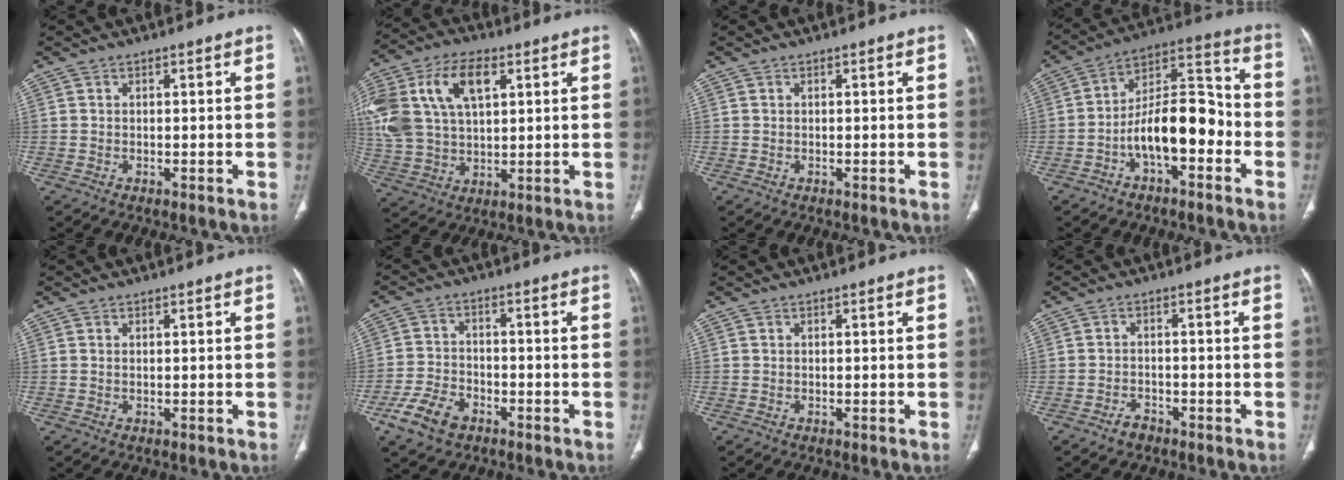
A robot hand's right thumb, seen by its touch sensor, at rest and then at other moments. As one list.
[{"total": 21.7, "force": [7.0, 13.4, 15.7], "torque": [-0.355, 0.021, 0.131]}, {"total": 0.0}, {"total": 15.0, "force": [-4.6, 7.3, 12.2], "torque": [-0.183, 0.060, -0.079]}, {"total": 0.0}, {"total": 8.1, "force": [-4.6, 4.9, 4.4], "torque": [-0.086, 0.019, -0.085]}, {"total": 0.0}, {"total": 2.5, "force": [-1.8, 1.5, 0.9], "torque": [-0.017, 0.013, -0.028]}]